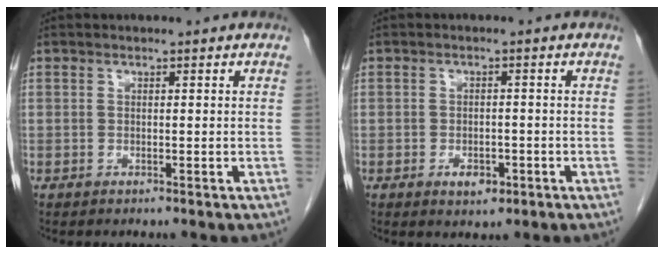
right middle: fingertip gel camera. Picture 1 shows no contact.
{"total": 3.0, "force": [-1.4, 1.8, 2.0], "torque": [-0.028, 0.003, -0.012]}